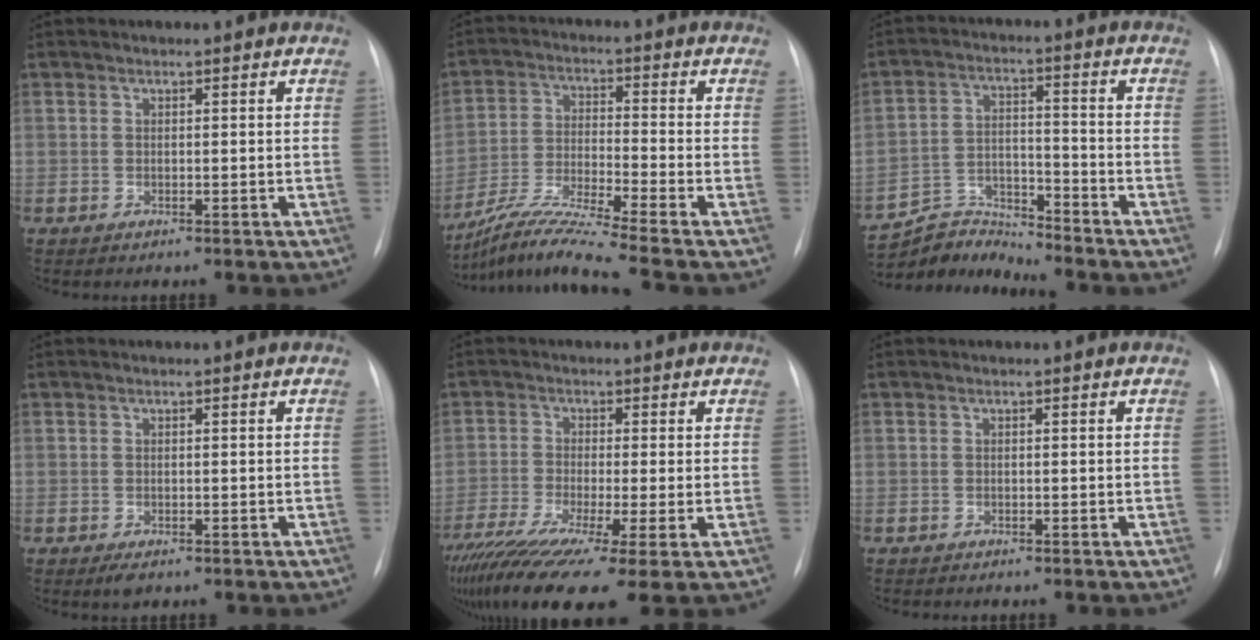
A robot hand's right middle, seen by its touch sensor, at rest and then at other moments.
{"total": 12.4, "force": [-10.6, -2.5, 5.9], "torque": [-0.120, -0.020, -0.193]}
{"total": 7.6, "force": [-7.4, -0.4, -1.8], "torque": [0.025, 0.022, -0.135]}
{"total": 1.7, "force": [-1.0, 0.7, 1.1], "torque": [-0.017, -0.002, -0.009]}
{"total": 15.9, "force": [-10.4, 1.5, 12.0], "torque": [-0.223, -0.045, -0.172]}
{"total": 0.6, "force": [-0.5, 0.0, 0.2], "torque": [-0.007, -0.002, -0.011]}